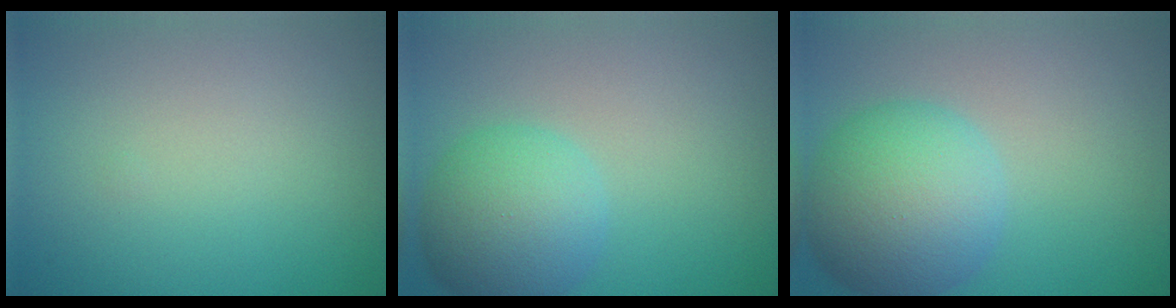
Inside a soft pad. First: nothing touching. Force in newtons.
{"total": 5.6, "press": 5.6, "slide": 0.2}
{"total": 7.9, "press": 7.9, "slide": 0.4}